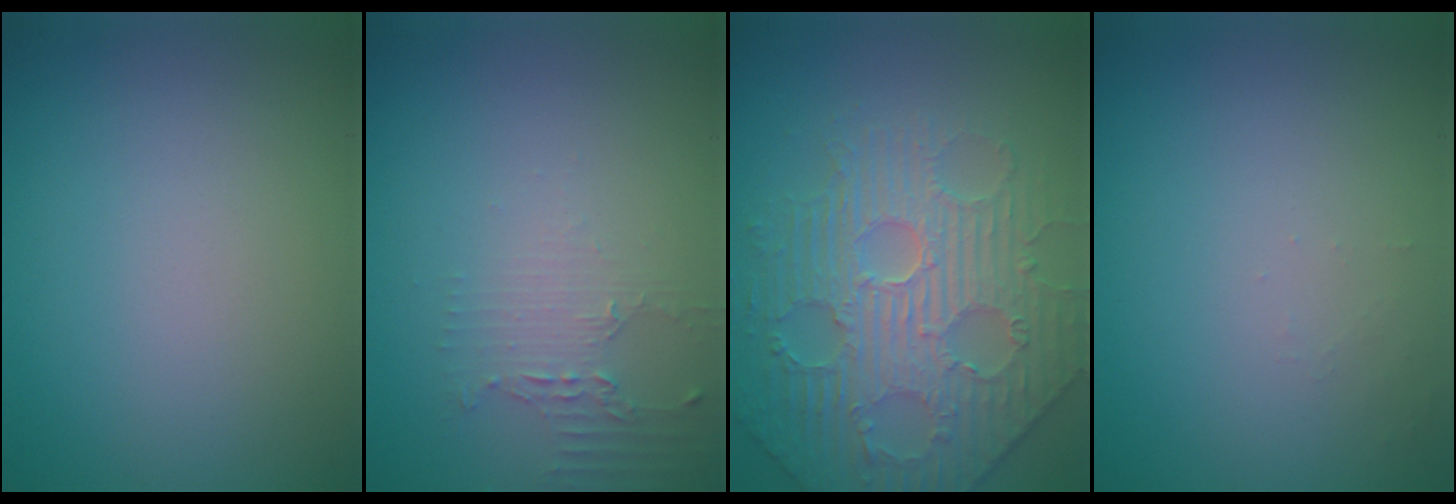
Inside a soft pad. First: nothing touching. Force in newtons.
{"total": 2.0, "press": 1.5, "slide": 1.3}
{"total": 5.3, "press": 5.2, "slide": 1.2}
{"total": 0.7, "press": 0.7, "slide": 0.1}